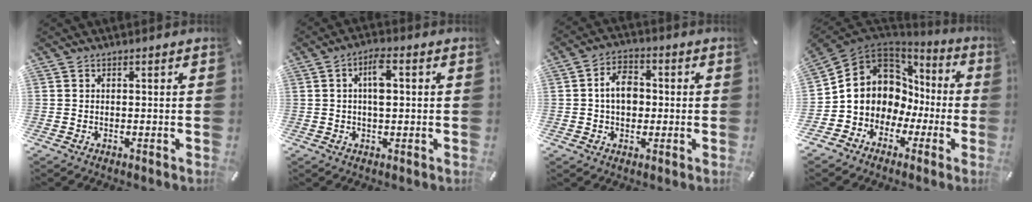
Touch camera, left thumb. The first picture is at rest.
{"total": 5.5, "force": [0.8, 2.3, 5.0], "torque": [-0.082, 0.004, 0.009]}
{"total": 7.6, "force": [0.0, 5.6, 5.2], "torque": [-0.090, 0.007, -0.002]}
{"total": 10.1, "force": [0.2, 9.7, 2.9], "torque": [-0.077, -0.023, 0.011]}